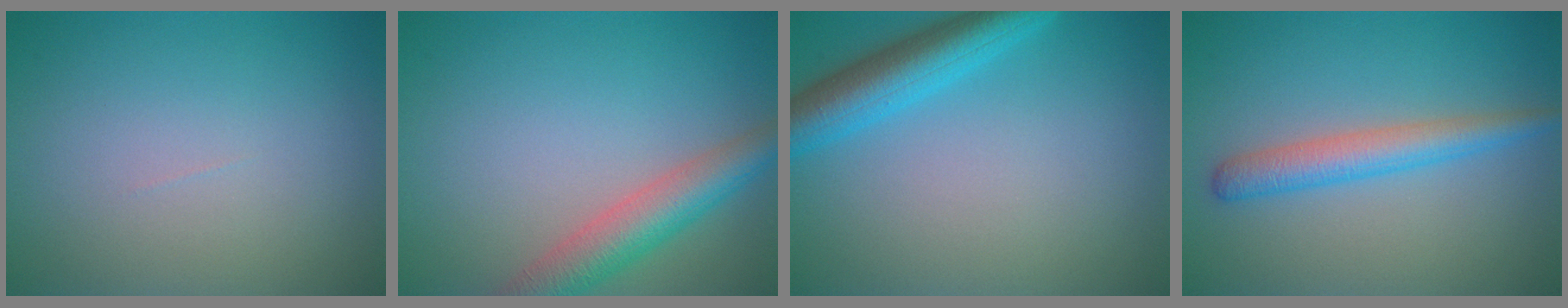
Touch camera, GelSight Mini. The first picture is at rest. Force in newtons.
{"total": 6.0, "press": 6.0, "slide": 0.2}
{"total": 5.3, "press": 5.3, "slide": 0.3}
{"total": 3.4, "press": 3.4, "slide": 0.1}